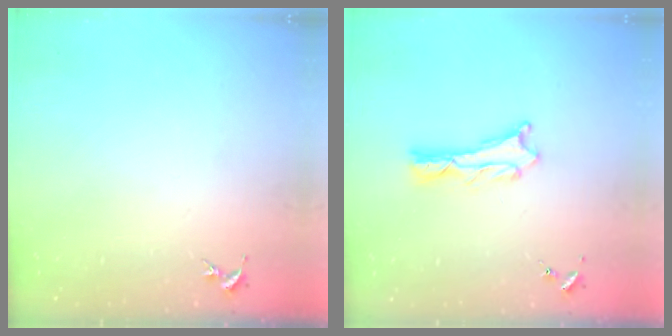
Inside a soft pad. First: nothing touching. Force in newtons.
{"total": 1.1, "press": 1.0, "slide": 0.2}